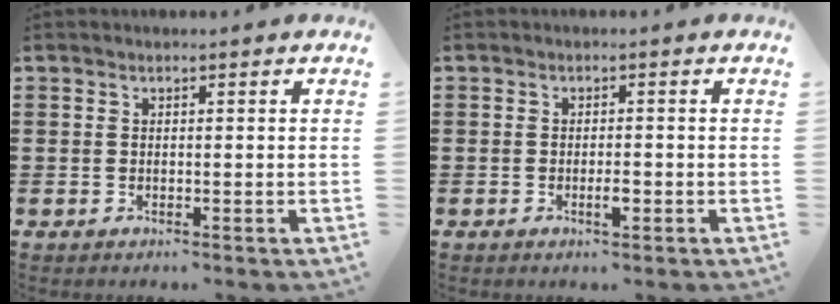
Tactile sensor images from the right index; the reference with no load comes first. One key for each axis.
{"total": 2.1, "fx": -0.8, "fy": 0.6, "fz": 1.8, "tx": -0.032, "ty": 0.000, "tz": -0.014}